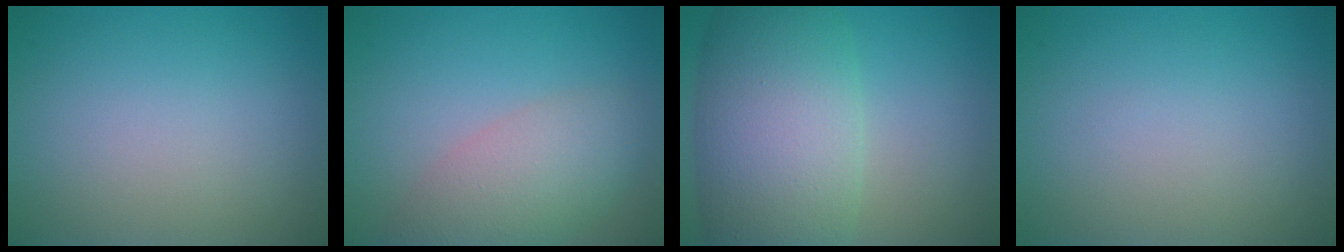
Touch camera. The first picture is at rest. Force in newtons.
{"total": 4.8, "press": 4.8, "slide": 0.4}
{"total": 10.8, "press": 10.8, "slide": 0.4}
{"total": 0.0}